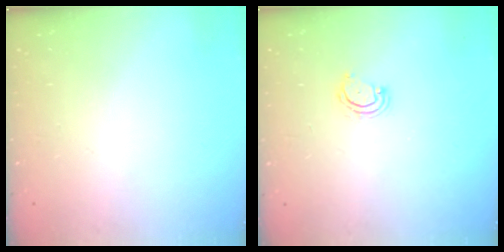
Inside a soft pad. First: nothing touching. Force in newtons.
{"total": 4.0, "press": 4.0, "slide": 0.3}